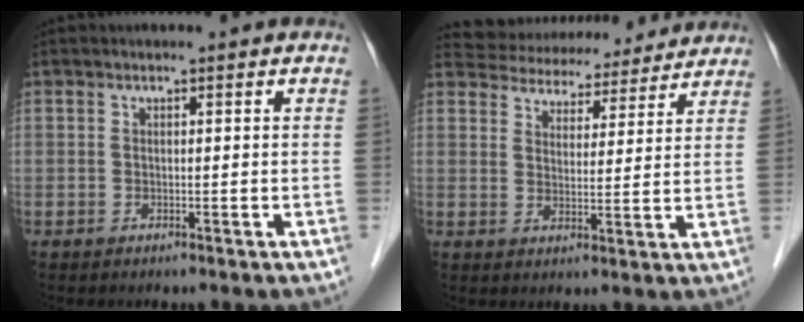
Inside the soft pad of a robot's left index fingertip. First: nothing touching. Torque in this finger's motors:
{"motor_torque": [-0.18, -0.96, 0.05, -0.03]}